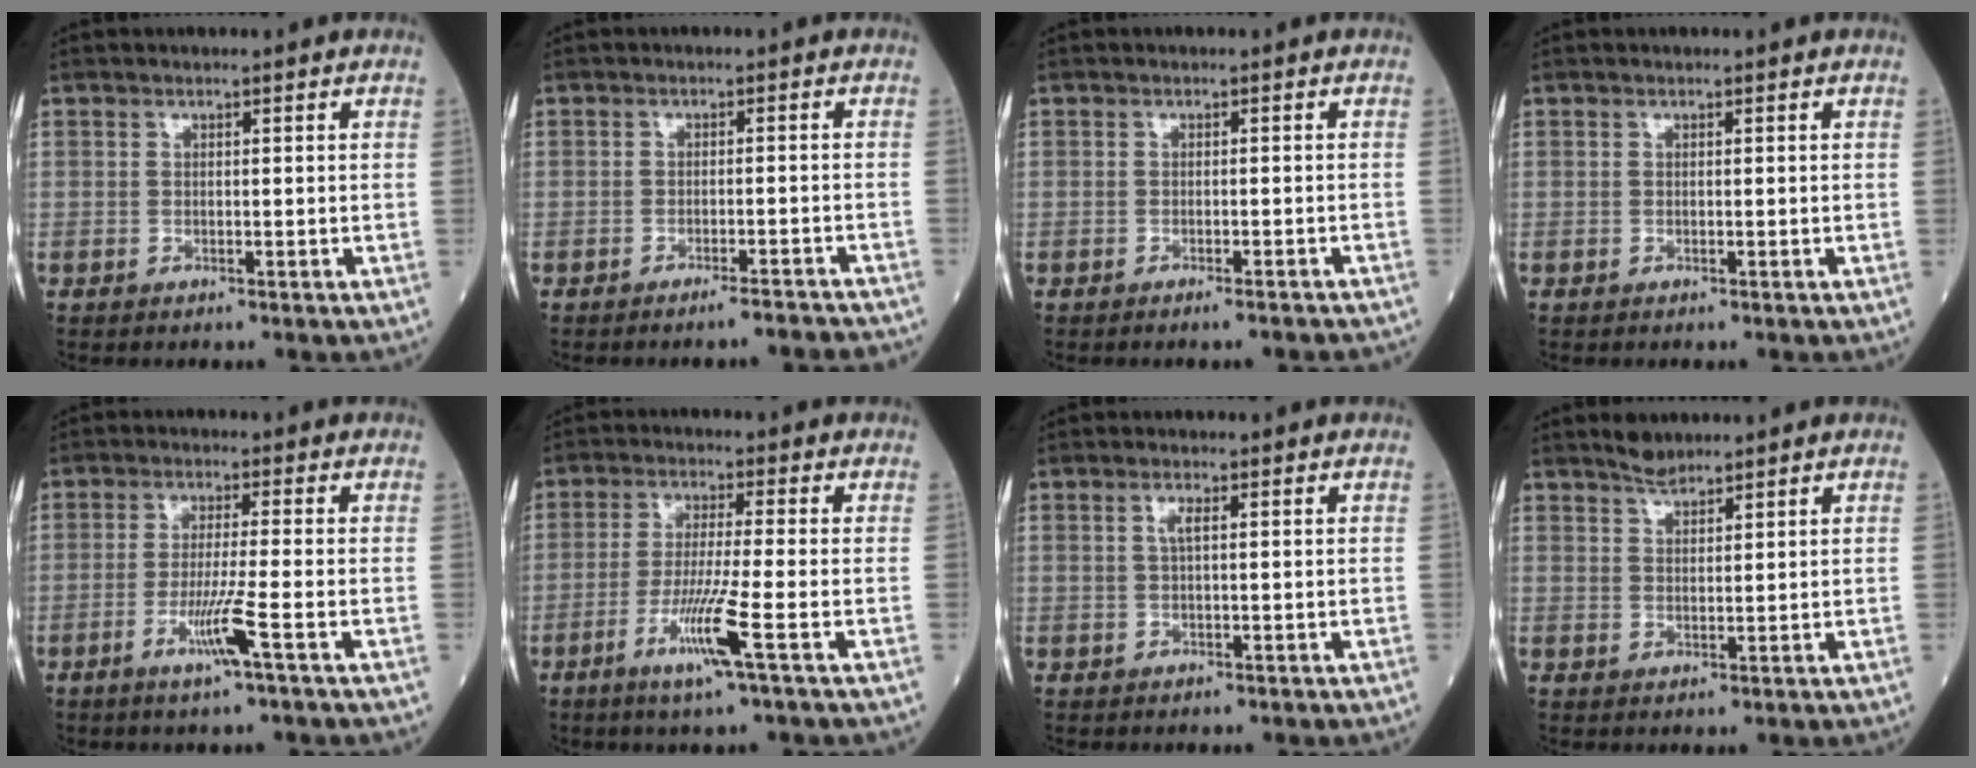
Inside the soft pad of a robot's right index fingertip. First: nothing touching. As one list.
[{"total": 5.3, "force": [-4.9, 0.2, 2.0], "torque": [-0.016, -0.002, -0.066]}, {"total": 3.5, "force": [-3.2, 0.4, 1.5], "torque": [-0.017, -0.004, -0.039]}, {"total": 0.0}, {"total": 5.4, "force": [-2.3, -1.0, 4.8], "torque": [-0.096, -0.015, -0.047]}, {"total": 7.6, "force": [-3.3, -1.1, 6.7], "torque": [-0.132, -0.022, -0.067]}, {"total": 1.7, "force": [0.5, 0.3, 1.6], "torque": [-0.035, 0.003, 0.008]}, {"total": 2.7, "force": [2.5, 0.5, 0.7], "torque": [-0.013, 0.002, 0.045]}]